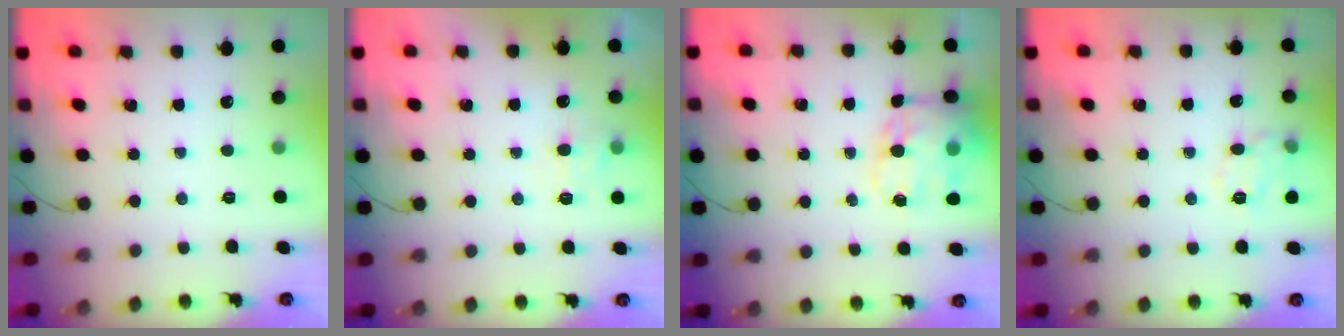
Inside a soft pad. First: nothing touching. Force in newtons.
{"total": 6.7, "press": 6.6, "slide": 1.3}
{"total": 16.5, "press": 16.0, "slide": 4.1}
{"total": 10.2, "press": 10.2, "slide": 0.7}